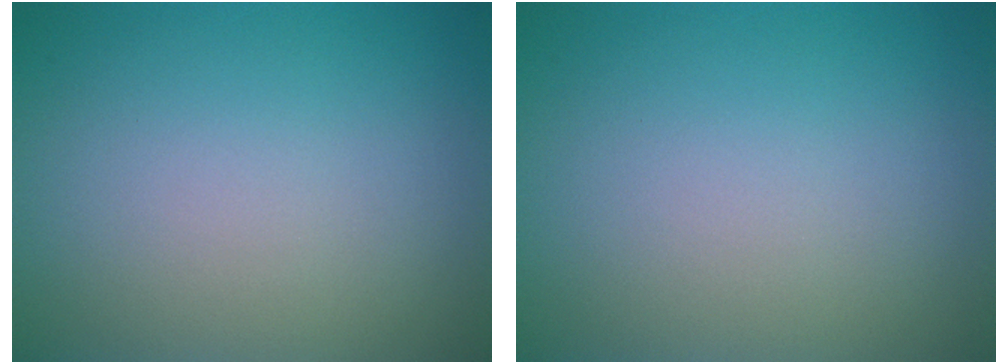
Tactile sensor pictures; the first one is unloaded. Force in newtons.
{"total": 0.0}